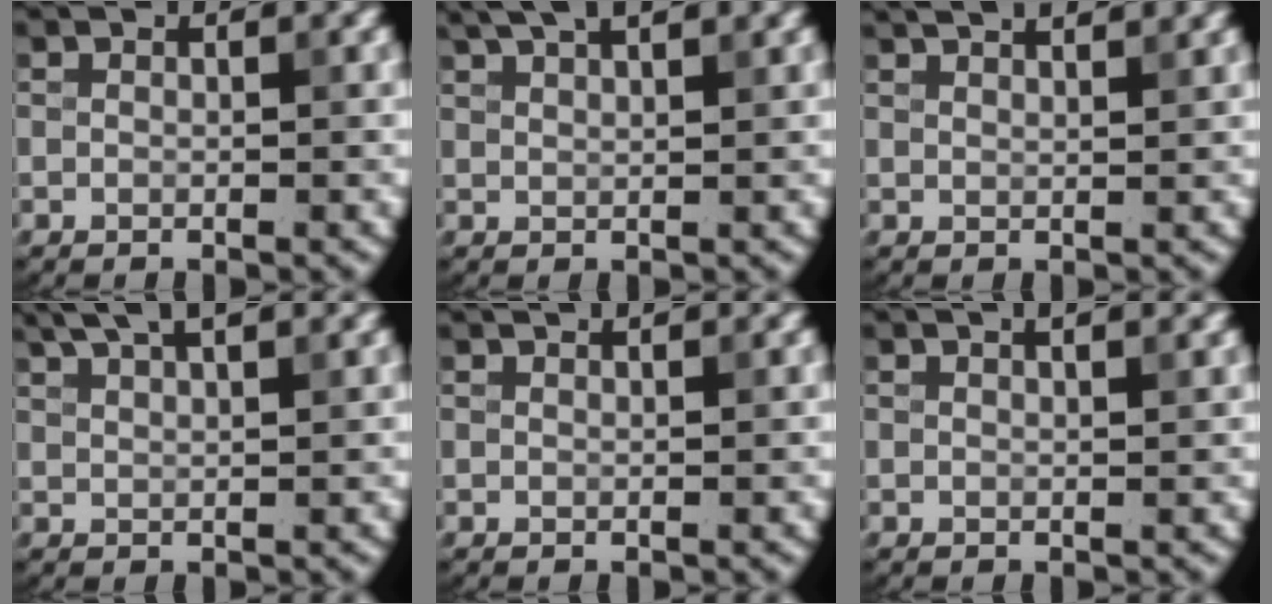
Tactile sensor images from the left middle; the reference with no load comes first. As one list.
[{"total": 4.3, "force": [3.6, 0.6, 2.2], "torque": [-0.046, 0.016, 0.065]}, {"total": 3.7, "force": [3.3, 0.5, 1.5], "torque": [-0.018, 0.017, 0.043]}, {"total": 4.8, "force": [3.8, 0.8, 2.7], "torque": [-0.056, 0.017, 0.070]}, {"total": 1.2, "force": [1.1, -0.1, 0.1], "torque": [-0.009, 0.004, 0.020]}, {"total": 1.3, "force": [1.1, 0.1, 0.7], "torque": [-0.009, 0.005, 0.024]}]